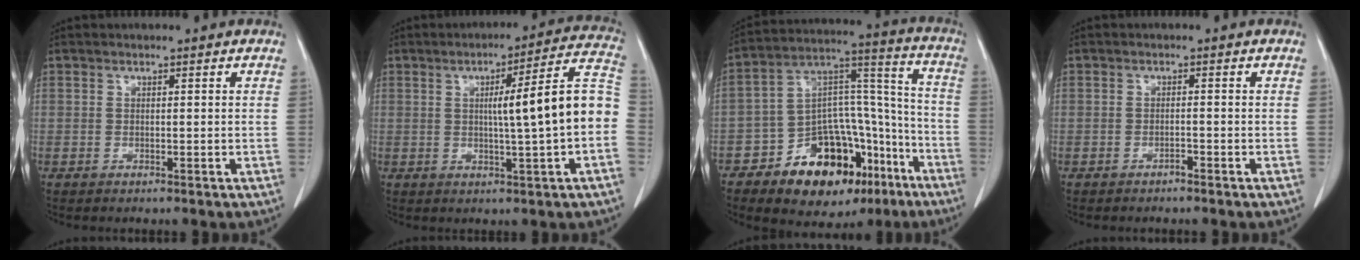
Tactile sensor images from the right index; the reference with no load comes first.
{"total": 12.9, "force": [-0.5, -0.3, 12.9], "torque": [-0.166, 0.024, -0.012]}
{"total": 19.6, "force": [-11.3, 9.7, 12.7], "torque": [-0.199, 0.037, -0.174]}
{"total": 0.8, "force": [-0.7, 0.1, 0.3], "torque": [-0.007, 0.000, -0.011]}